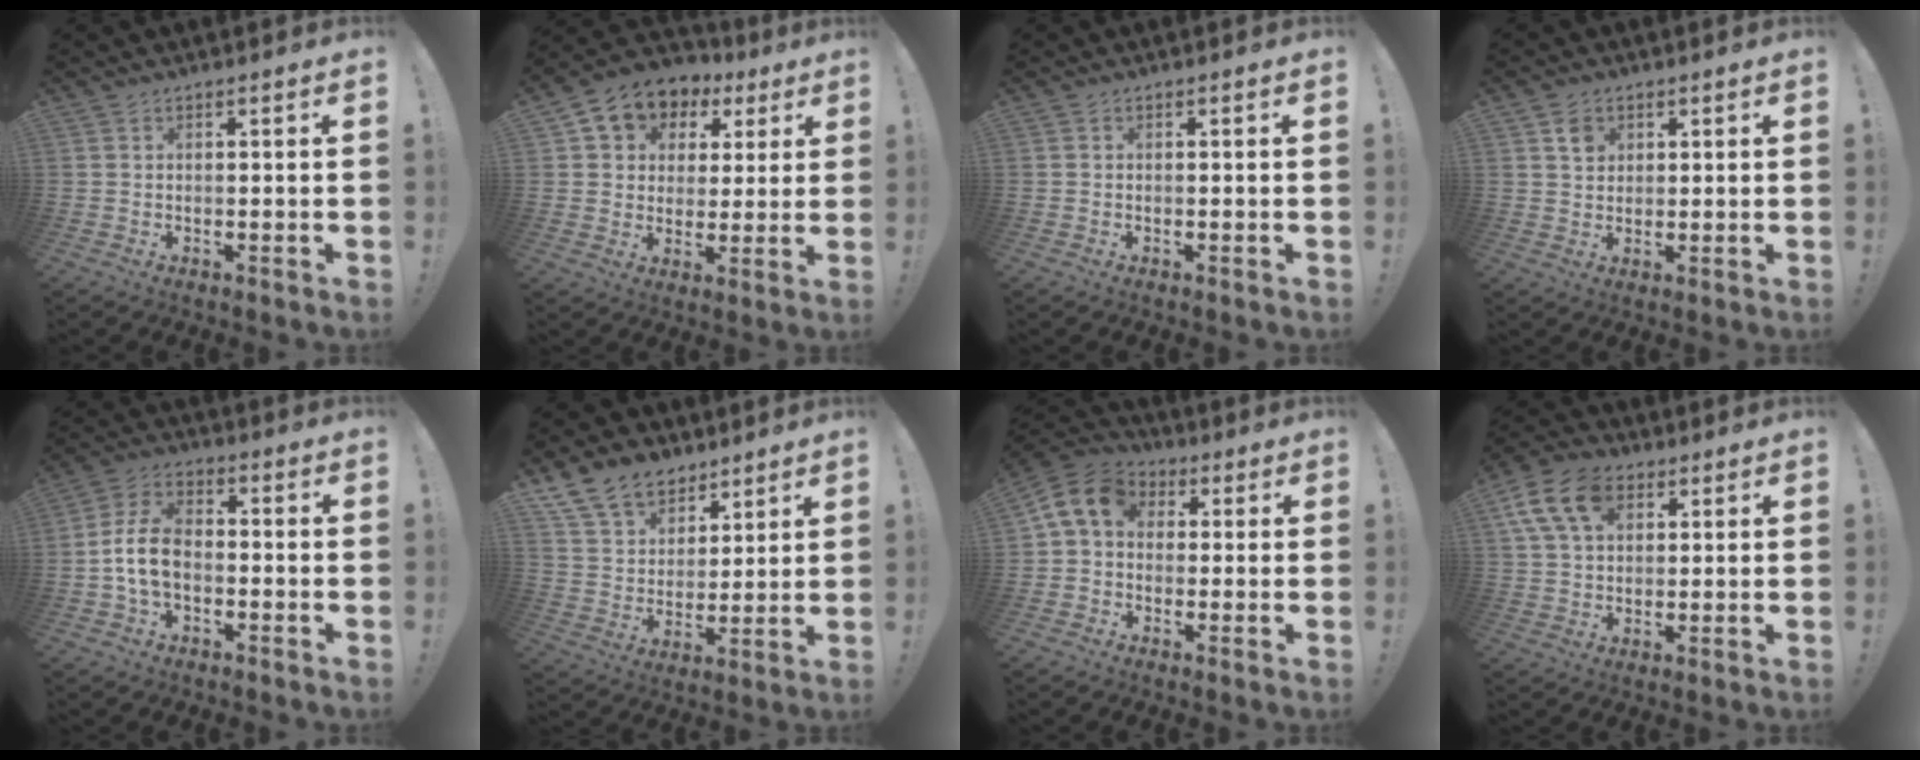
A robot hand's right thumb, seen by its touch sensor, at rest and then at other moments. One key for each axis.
{"total": 8.4, "fx": 3.7, "fy": 6.9, "fz": 2.9, "tx": -0.056, "ty": -0.021, "tz": 0.076}
{"total": 0.0}
{"total": 4.0, "fx": 2.0, "fy": 3.3, "fz": 1.0, "tx": 0.002, "ty": -0.006, "tz": 0.033}
{"total": 10.3, "fx": -2.2, "fy": 6.9, "fz": 7.4, "tx": -0.146, "ty": 0.013, "tz": -0.039}
{"total": 13.7, "fx": 9.7, "fy": 8.8, "fz": 3.8, "tx": -0.076, "ty": -0.065, "tz": 0.190}
{"total": 9.7, "fx": 2.0, "fy": 7.5, "fz": 5.9, "tx": -0.111, "ty": 0.014, "tz": 0.045}
{"total": 13.6, "fx": 5.6, "fy": 9.2, "fz": 8.4, "tx": -0.149, "ty": -0.009, "tz": 0.109}